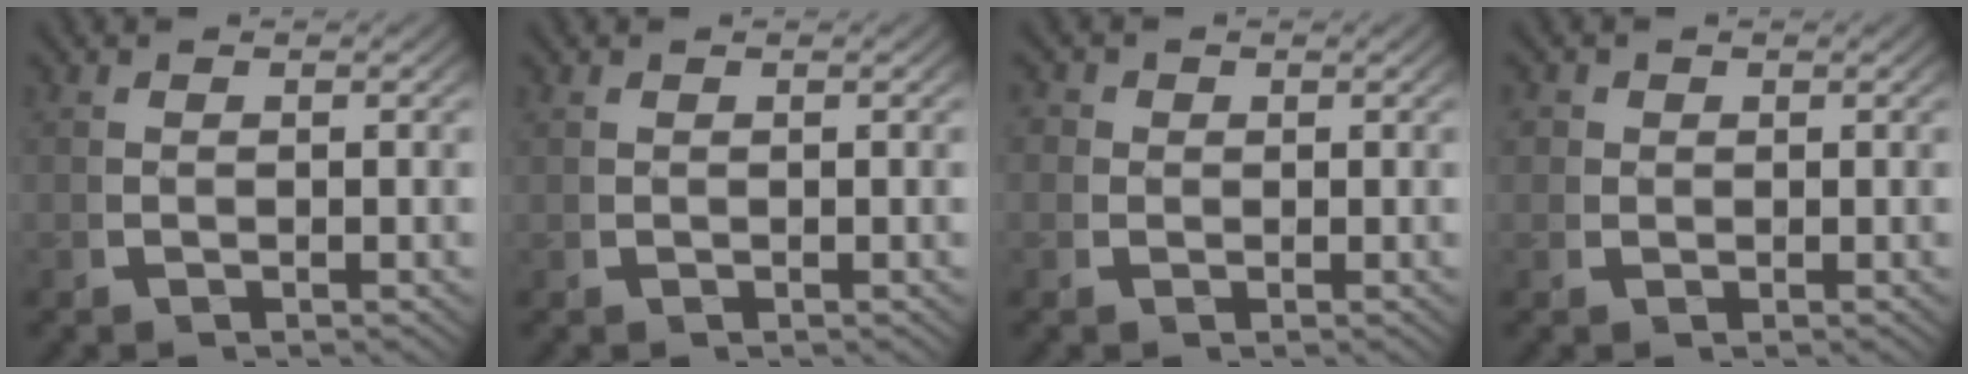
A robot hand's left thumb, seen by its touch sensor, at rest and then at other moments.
{"total": 0.0}
{"total": 2.0, "force": [0.5, 2.0, 0.3], "torque": [-0.009, -0.011, 0.005]}
{"total": 1.8, "force": [0.6, 1.6, 0.2], "torque": [-0.009, -0.012, 0.012]}